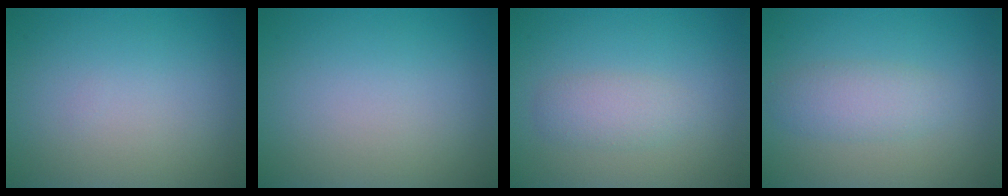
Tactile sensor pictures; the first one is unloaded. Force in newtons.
{"total": 0.0}
{"total": 2.1, "press": 2.1, "slide": 0.0}
{"total": 2.5, "press": 2.5, "slide": 0.0}